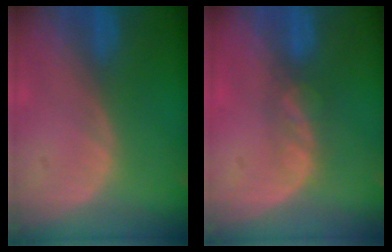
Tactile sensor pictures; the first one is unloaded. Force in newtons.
{"total": 3.1, "press": 2.7, "slide": 1.6}